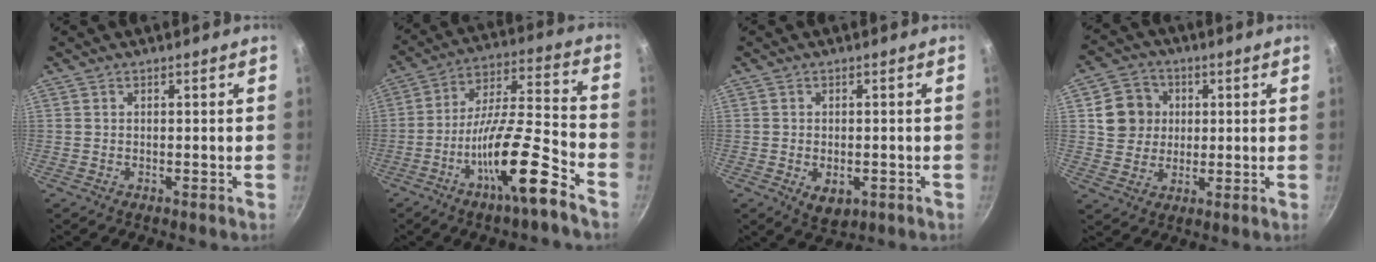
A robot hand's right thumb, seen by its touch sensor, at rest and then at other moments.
{"total": 17.1, "force": [-8.9, 3.3, 14.2], "torque": [-0.236, 0.057, -0.165]}
{"total": 4.8, "force": [-1.4, 3.0, 3.5], "torque": [-0.041, -0.004, -0.013]}
{"total": 8.6, "force": [2.0, 7.8, 3.0], "torque": [-0.021, 0.009, 0.030]}